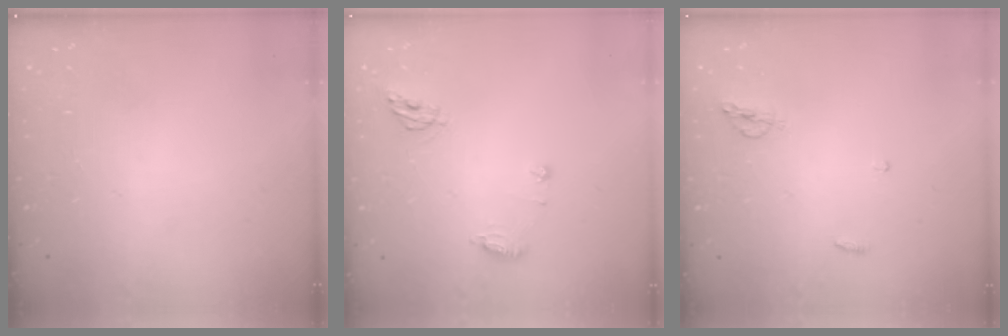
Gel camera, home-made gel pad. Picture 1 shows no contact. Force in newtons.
{"total": 7.2, "press": 7.2, "slide": 0.8}
{"total": 5.2, "press": 5.2, "slide": 0.7}